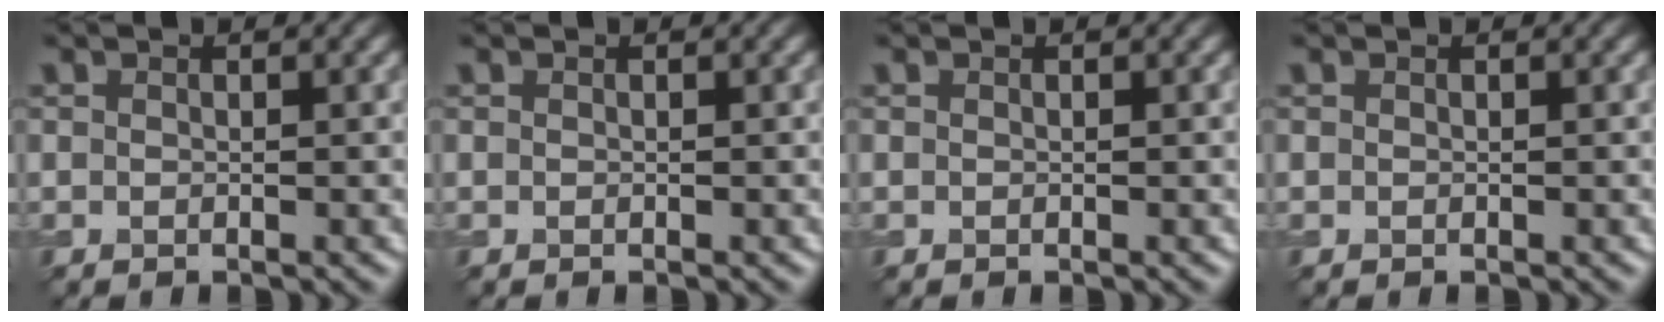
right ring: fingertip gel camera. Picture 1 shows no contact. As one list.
[{"total": 0.0}, {"total": 0.0}, {"total": 0.0}]